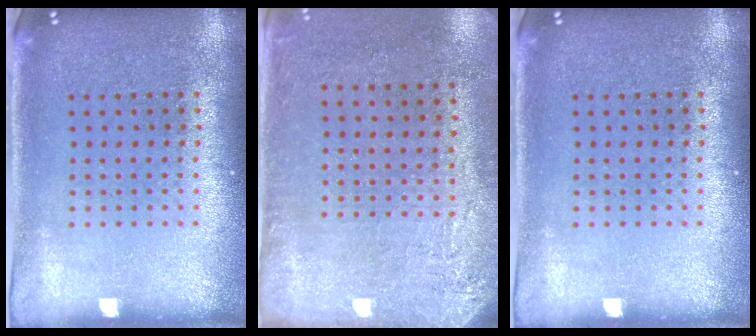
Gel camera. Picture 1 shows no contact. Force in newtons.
{"total": 2.8, "press": 2.3, "slide": 1.5}
{"total": 0.0}